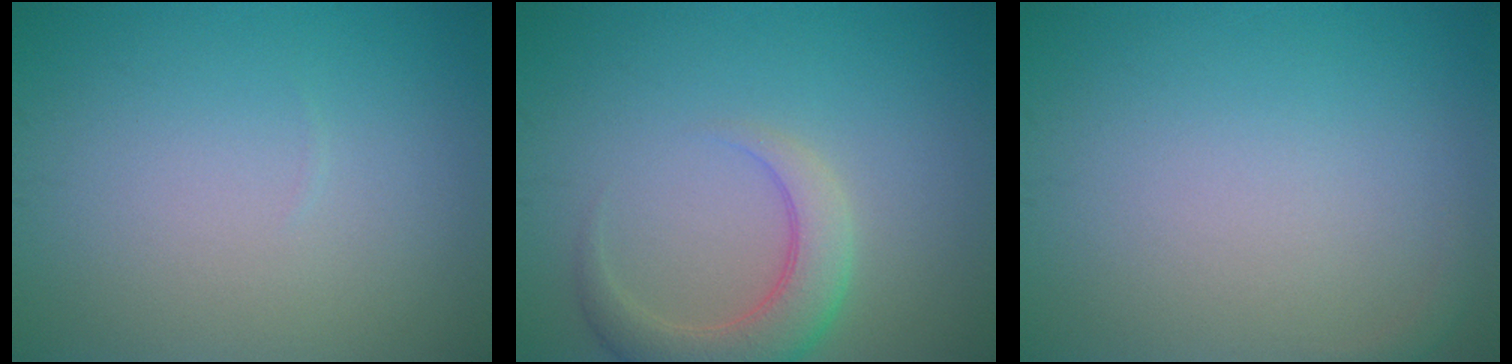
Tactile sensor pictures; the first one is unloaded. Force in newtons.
{"total": 4.1, "press": 4.1, "slide": 0.5}
{"total": 0.6, "press": 0.6, "slide": 0.1}